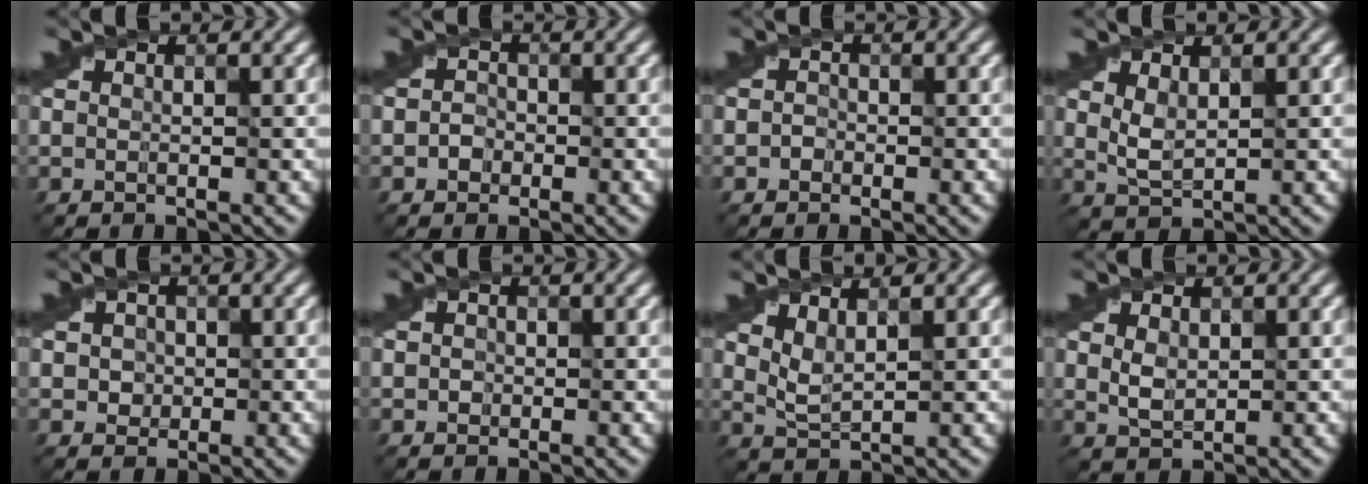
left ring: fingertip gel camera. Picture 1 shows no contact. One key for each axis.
{"total": 1.1, "fx": -0.4, "fy": 1.0, "fz": 0.3, "tx": 0.000, "ty": 0.003, "tz": -0.011}
{"total": 0.6, "fx": -0.3, "fy": 0.5, "fz": 0.0, "tx": 0.001, "ty": 0.001, "tz": -0.008}
{"total": 1.8, "fx": 0.9, "fy": 0.9, "fz": 1.4, "tx": -0.031, "ty": 0.001, "tz": 0.022}
{"total": 1.6, "fx": 0.3, "fy": 1.5, "fz": 0.4, "tx": 0.007, "ty": 0.003, "tz": -0.002}
{"total": 0.6, "fx": -0.1, "fy": 0.5, "fz": 0.0, "tx": 0.003, "ty": -0.002, "tz": -0.004}
{"total": 1.7, "fx": 1.3, "fy": 0.4, "fz": 1.0, "tx": -0.024, "ty": -0.004, "tz": 0.030}
{"total": 1.7, "fx": 0.5, "fy": 1.2, "fz": 1.2, "tx": -0.026, "ty": 0.001, "tz": 0.013}